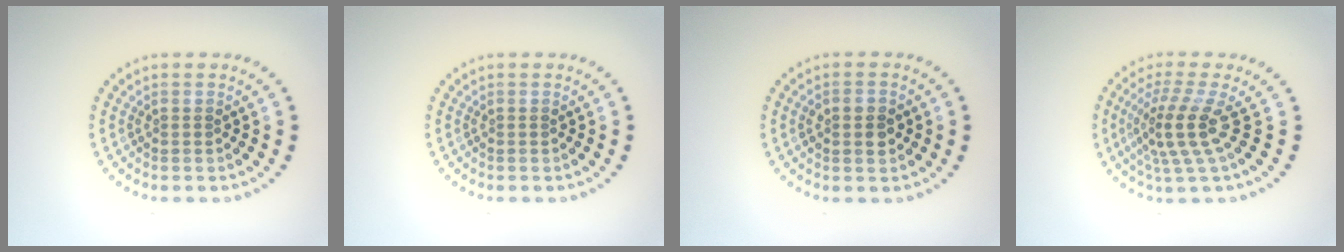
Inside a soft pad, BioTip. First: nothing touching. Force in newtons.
{"total": 0.0}
{"total": 2.8, "press": 2.8, "slide": 0.1}
{"total": 4.0, "press": 2.8, "slide": 2.9}